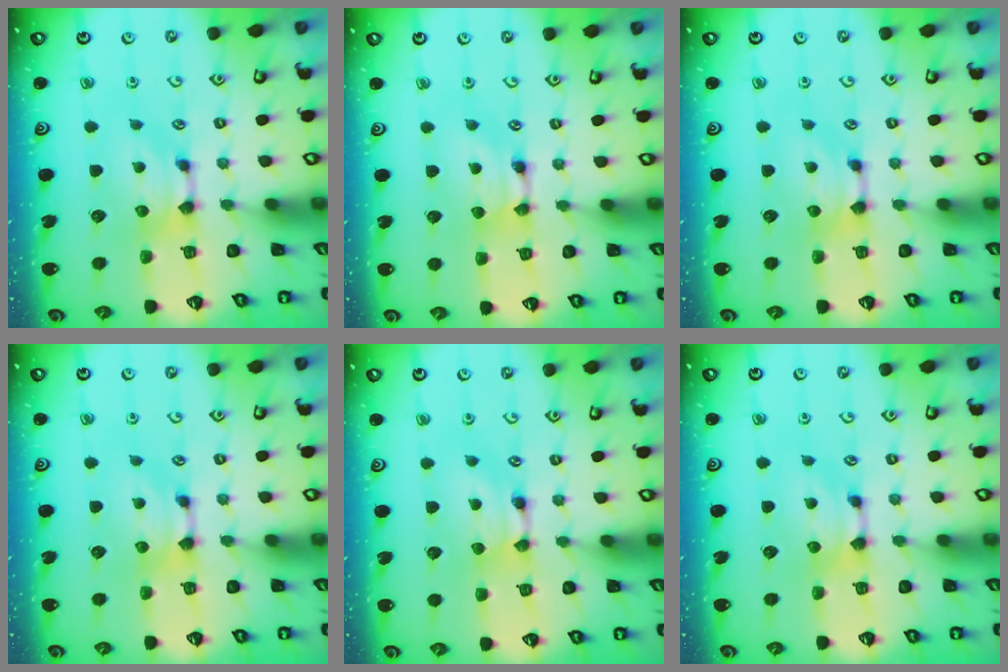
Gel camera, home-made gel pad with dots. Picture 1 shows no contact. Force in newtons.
{"total": 1.6, "press": 1.6, "slide": 0.2}
{"total": 0.0}
{"total": 0.0}
{"total": 1.6, "press": 1.6, "slide": 0.2}
{"total": 0.0}